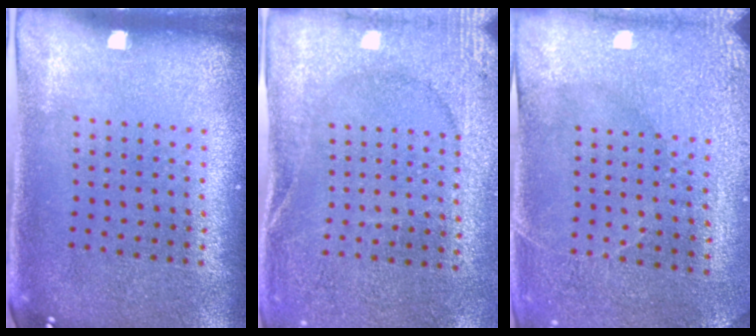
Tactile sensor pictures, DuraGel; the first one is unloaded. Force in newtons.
{"total": 2.6, "press": 2.5, "slide": 0.5}
{"total": 2.9, "press": 2.7, "slide": 1.0}